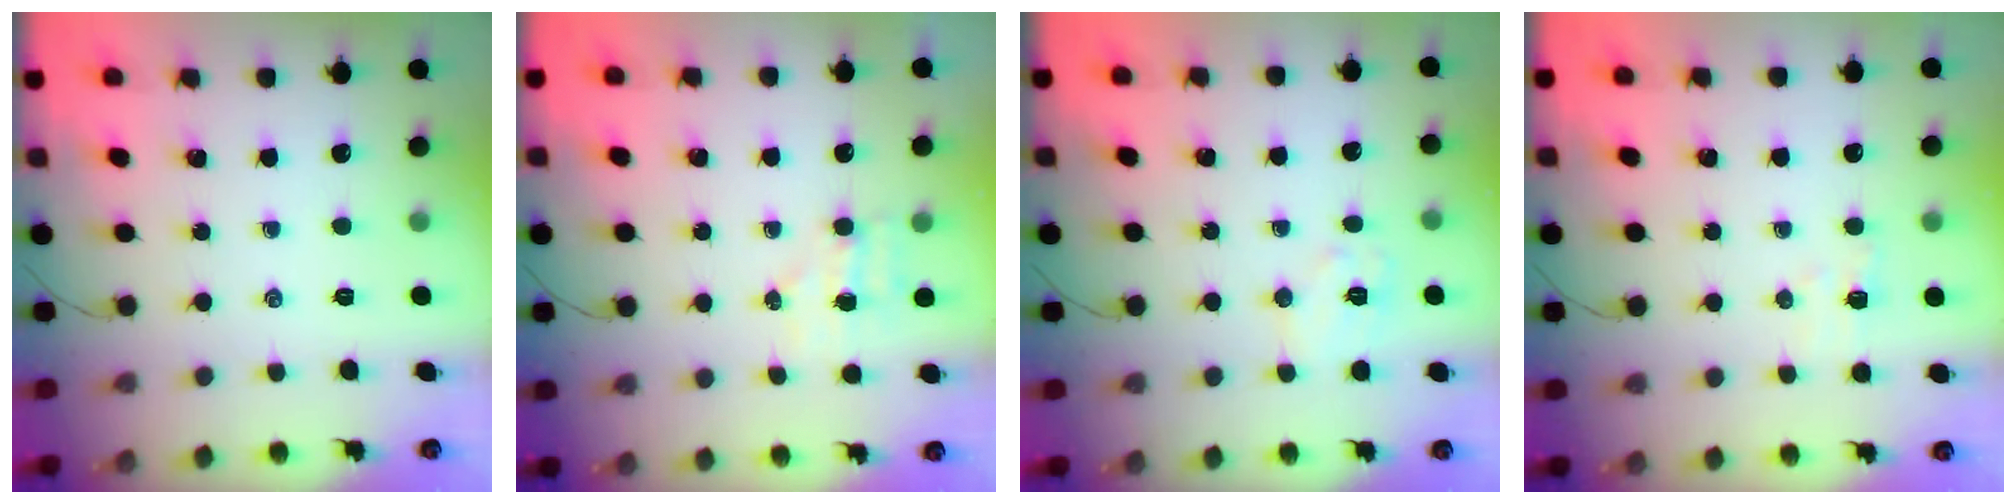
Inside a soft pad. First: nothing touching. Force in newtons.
{"total": 4.2, "press": 4.1, "slide": 1.1}
{"total": 7.3, "press": 7.3, "slide": 0.7}
{"total": 2.8, "press": 2.7, "slide": 0.7}